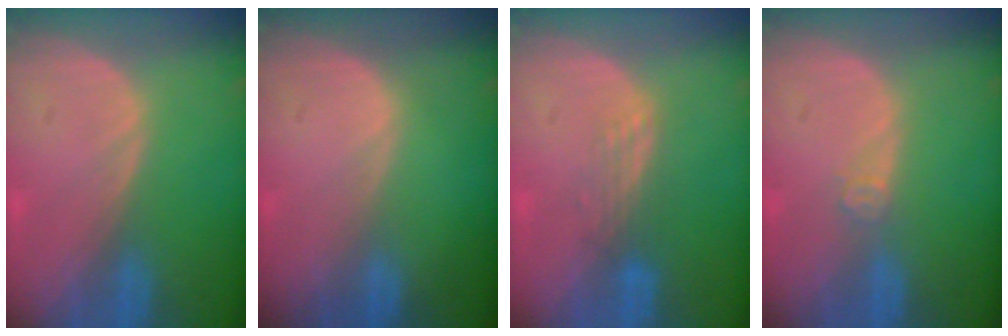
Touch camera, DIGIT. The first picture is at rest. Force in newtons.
{"total": 0.0}
{"total": 3.0, "press": 2.5, "slide": 1.7}
{"total": 1.7, "press": 1.4, "slide": 1.0}